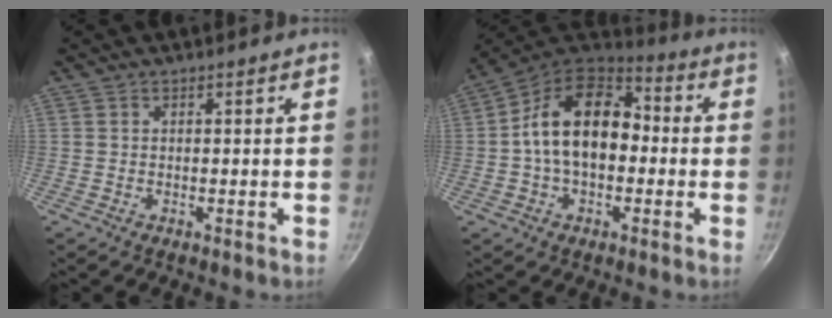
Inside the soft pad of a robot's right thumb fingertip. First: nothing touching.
{"total": 17.2, "force": [-0.2, 11.5, 12.8], "torque": [-0.181, 0.041, -0.024]}